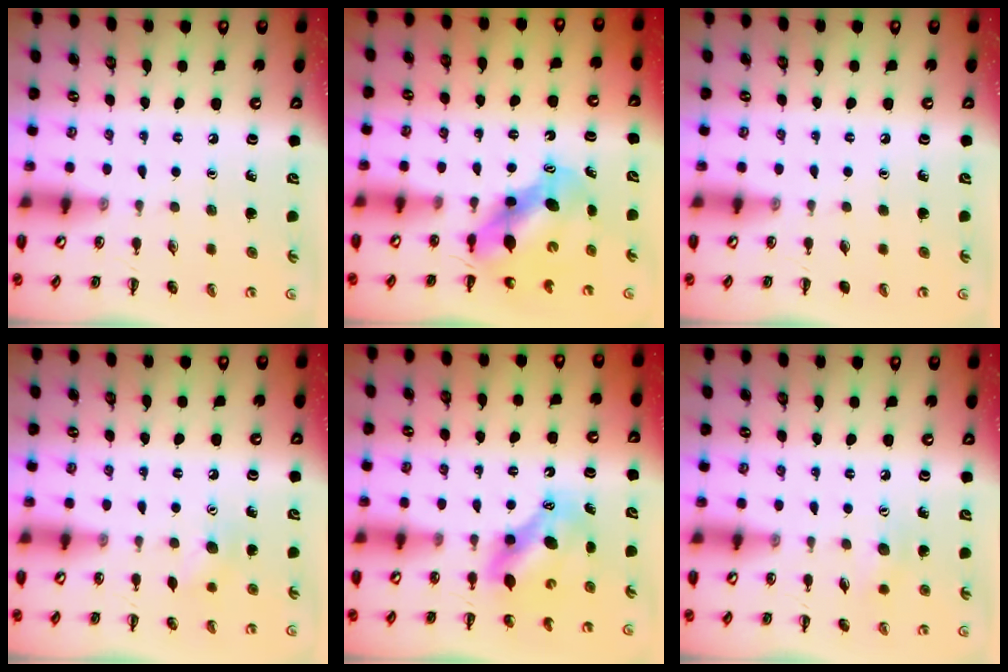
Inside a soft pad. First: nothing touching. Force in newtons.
{"total": 6.4, "press": 6.3, "slide": 1.5}
{"total": 0.0}
{"total": 5.5, "press": 5.3, "slide": 1.5}
{"total": 6.8, "press": 6.7, "slide": 1.5}
{"total": 6.4, "press": 6.3, "slide": 1.4}